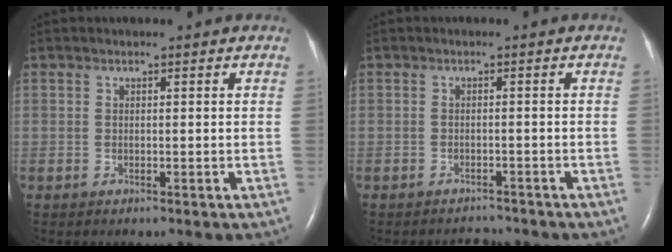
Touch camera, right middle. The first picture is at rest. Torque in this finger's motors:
{"motor_torque": [-0.24, 0.14, -0.05, -0.01]}